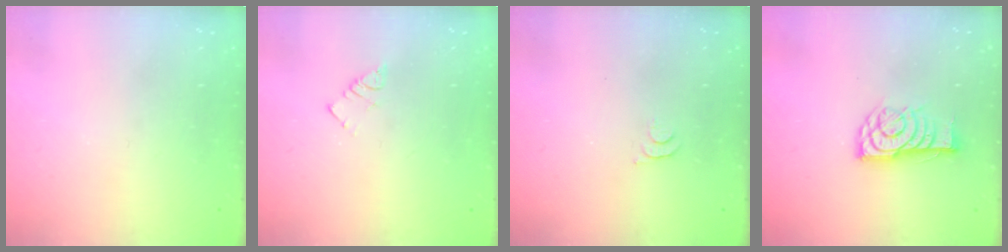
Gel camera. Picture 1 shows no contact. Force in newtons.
{"total": 2.5, "press": 2.5, "slide": 0.1}
{"total": 5.2, "press": 5.1, "slide": 0.5}
{"total": 11.5, "press": 11.4, "slide": 0.5}